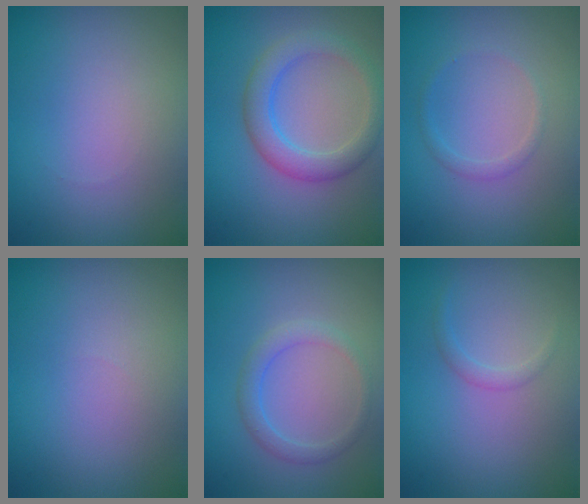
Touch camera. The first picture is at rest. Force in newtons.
{"total": 3.8, "press": 3.8, "slide": 0.2}
{"total": 1.0, "press": 1.0, "slide": 0.1}
{"total": 0.0}
{"total": 2.0, "press": 2.0, "slide": 0.1}
{"total": 0.9, "press": 0.9, "slide": 0.1}